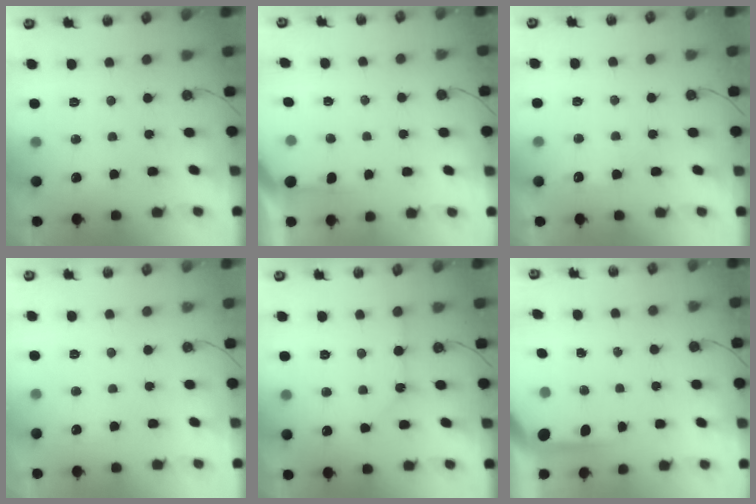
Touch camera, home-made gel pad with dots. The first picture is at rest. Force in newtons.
{"total": 2.9, "press": 2.9, "slide": 0.2}
{"total": 5.2, "press": 5.2, "slide": 0.6}
{"total": 0.0}
{"total": 2.5, "press": 2.5, "slide": 0.3}
{"total": 3.5, "press": 3.5, "slide": 0.4}